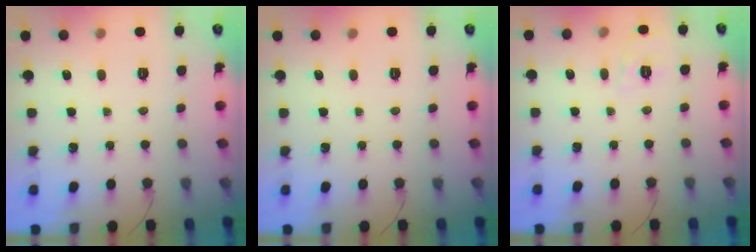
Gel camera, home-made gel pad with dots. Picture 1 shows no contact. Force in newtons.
{"total": 0.0}
{"total": 5.8, "press": 5.6, "slide": 1.6}